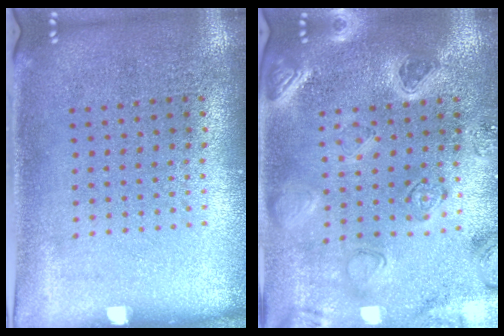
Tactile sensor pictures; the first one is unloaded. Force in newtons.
{"total": 2.2, "press": 2.2, "slide": 0.4}